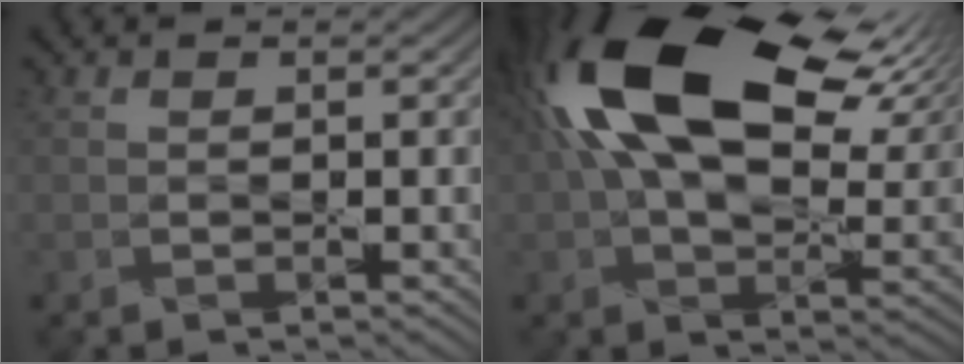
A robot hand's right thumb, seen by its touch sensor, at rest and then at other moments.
{"total": 20.3, "force": [7.0, 10.7, 15.7], "torque": [-0.312, 0.028, 0.113]}